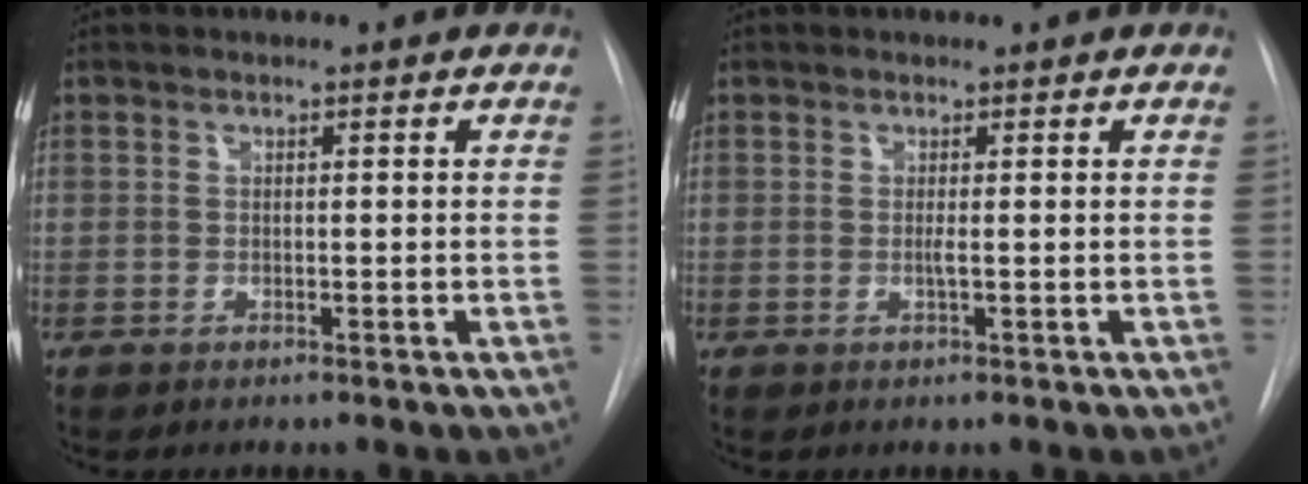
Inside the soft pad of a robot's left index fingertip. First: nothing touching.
{"total": 0.7, "force": [-0.3, -0.2, 0.6], "torque": [-0.012, -0.005, -0.004]}